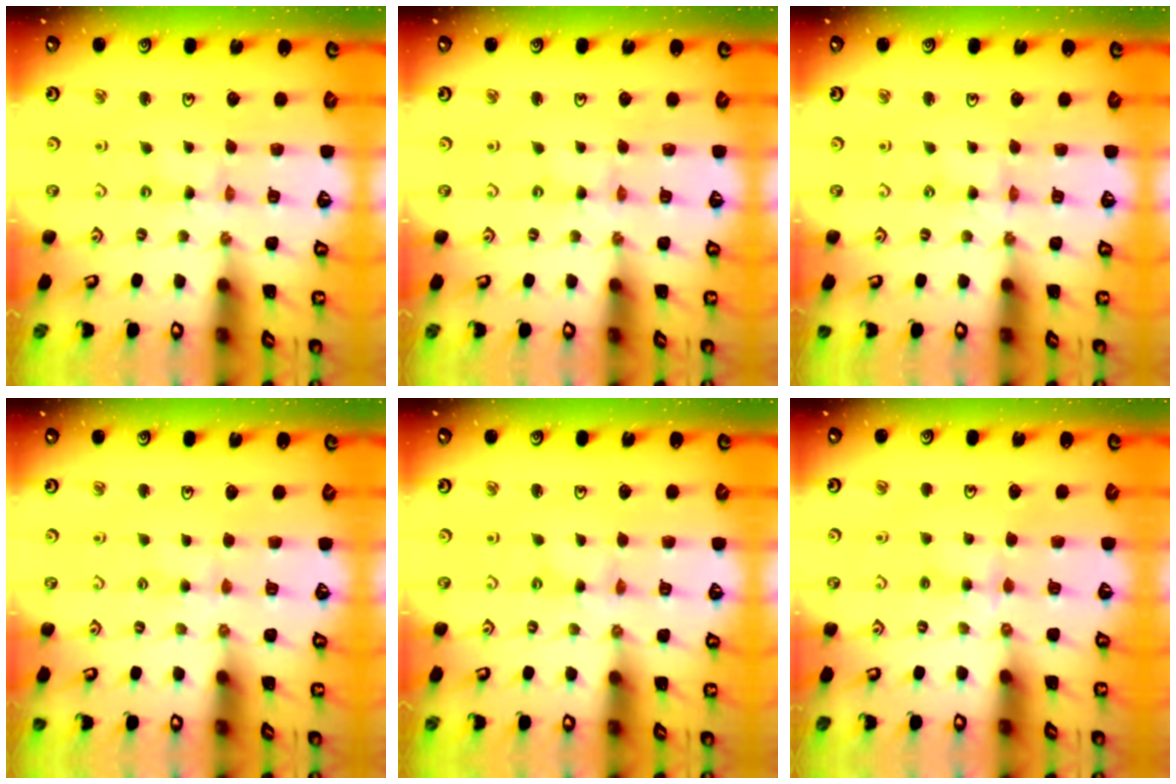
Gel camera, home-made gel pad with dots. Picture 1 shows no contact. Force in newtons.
{"total": 0.0}
{"total": 0.6, "press": 0.6, "slide": 0.1}
{"total": 2.8, "press": 2.8, "slide": 0.4}
{"total": 0.7, "press": 0.6, "slide": 0.2}
{"total": 2.7, "press": 2.7, "slide": 0.4}